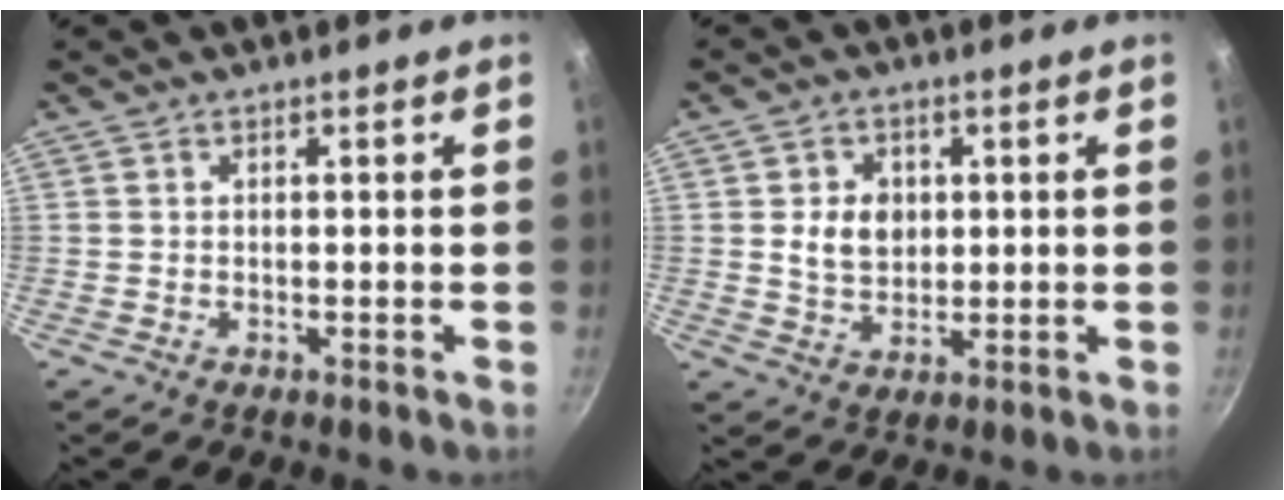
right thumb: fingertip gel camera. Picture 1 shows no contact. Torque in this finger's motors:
{"motor_torque": [-0.67, 0.78, 0.30, -0.08, 0.01]}